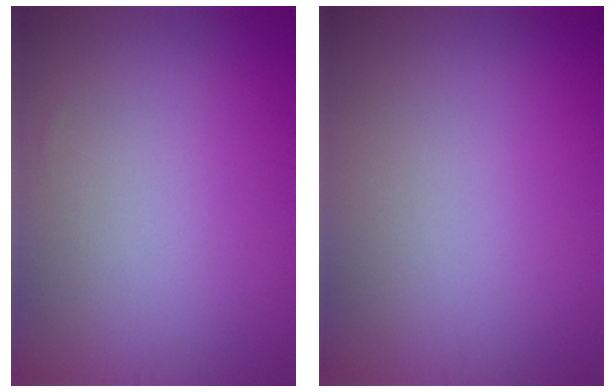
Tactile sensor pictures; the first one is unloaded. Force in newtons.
{"total": 0.0}